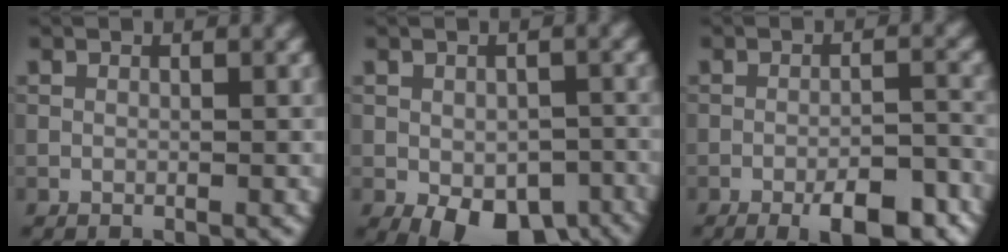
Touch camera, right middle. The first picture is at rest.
{"total": 8.2, "force": [-4.1, 4.4, 5.6], "torque": [-0.082, -0.025, -0.045]}
{"total": 6.1, "force": [-3.7, 1.6, 4.6], "torque": [-0.070, 0.004, -0.050]}